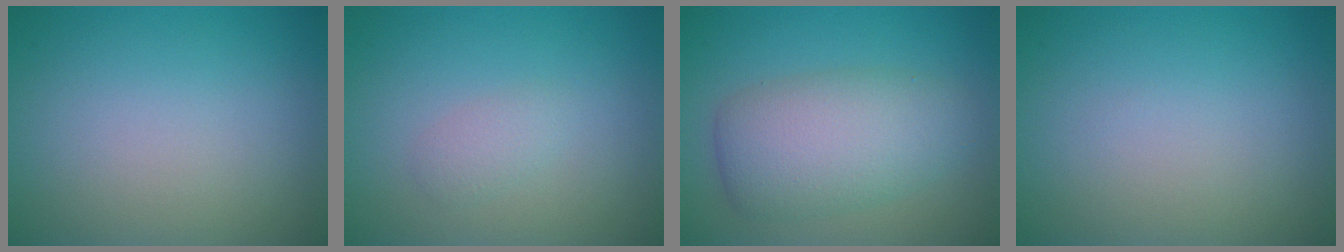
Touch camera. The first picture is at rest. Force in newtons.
{"total": 1.2, "press": 1.2, "slide": 0.0}
{"total": 6.0, "press": 6.0, "slide": 0.1}
{"total": 0.0}